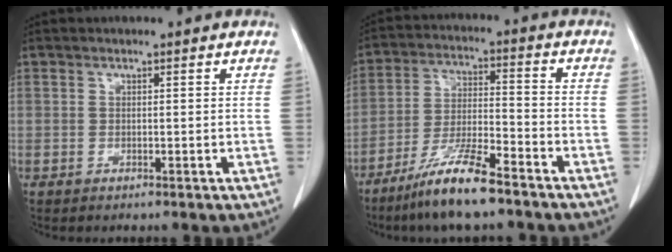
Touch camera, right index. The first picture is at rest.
{"total": 11.1, "force": [-8.1, 1.0, 7.5], "torque": [-0.148, -0.021, -0.151]}